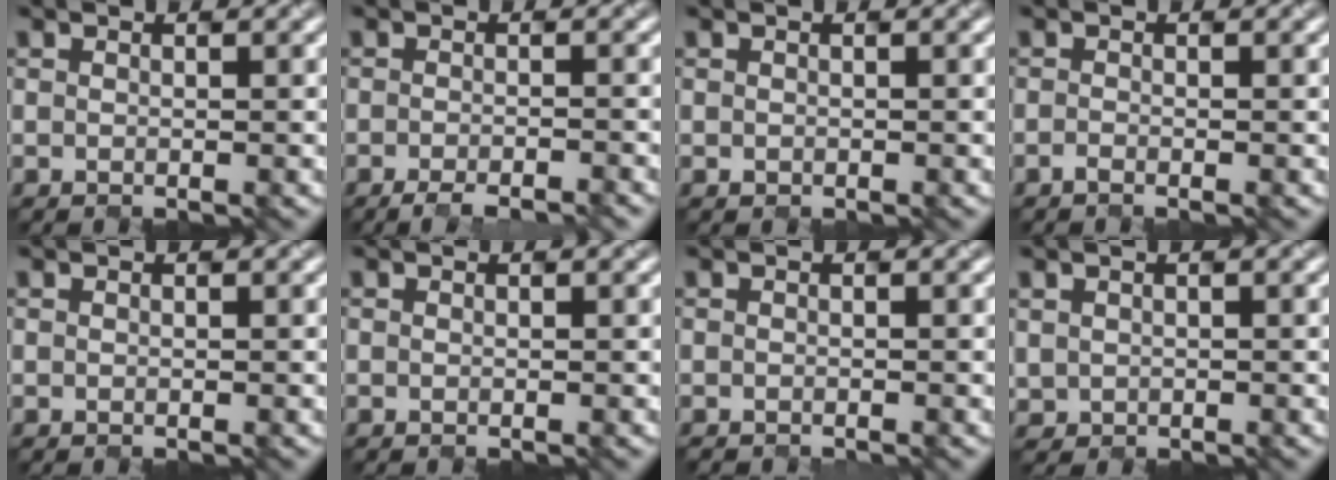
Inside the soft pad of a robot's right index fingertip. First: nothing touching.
{"total": 2.4, "force": [-1.8, 0.3, 1.6], "torque": [-0.015, -0.002, -0.031]}
{"total": 0.0}
{"total": 0.7, "force": [-0.6, -0.1, 0.3], "torque": [-0.007, 0.003, -0.011]}
{"total": 0.0}
{"total": 0.0}
{"total": 0.0}
{"total": 0.5, "force": [0.1, 0.5, -0.1], "torque": [0.001, 0.000, 0.012]}